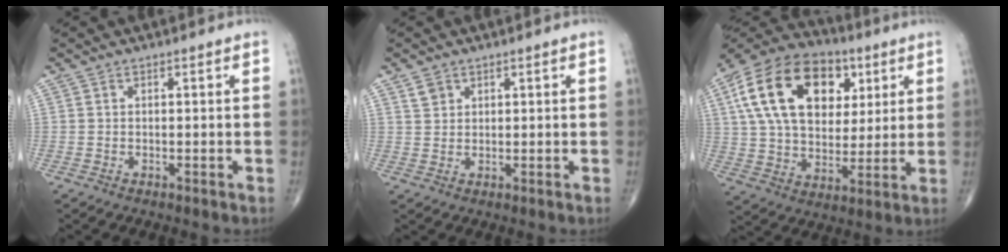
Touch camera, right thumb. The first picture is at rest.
{"total": 2.4, "force": [1.5, 1.7, 0.7], "torque": [0.000, -0.004, 0.027]}
{"total": 24.0, "force": [7.8, 15.7, 16.4], "torque": [-0.279, 0.003, 0.129]}